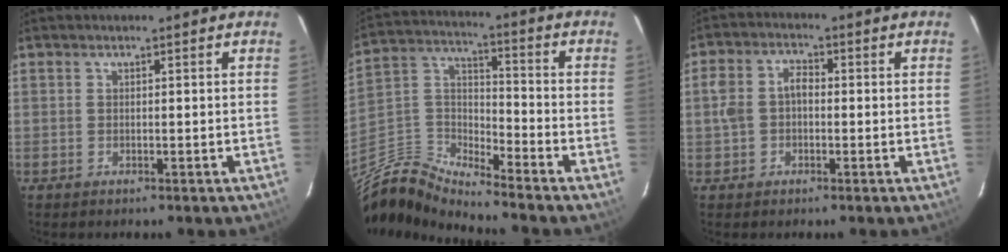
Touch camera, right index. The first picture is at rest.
{"total": 9.3, "force": [-8.7, 0.9, 3.2], "torque": [-0.092, 0.016, -0.192]}
{"total": 5.4, "force": [-0.5, 4.0, 3.7], "torque": [-0.078, 0.017, -0.008]}